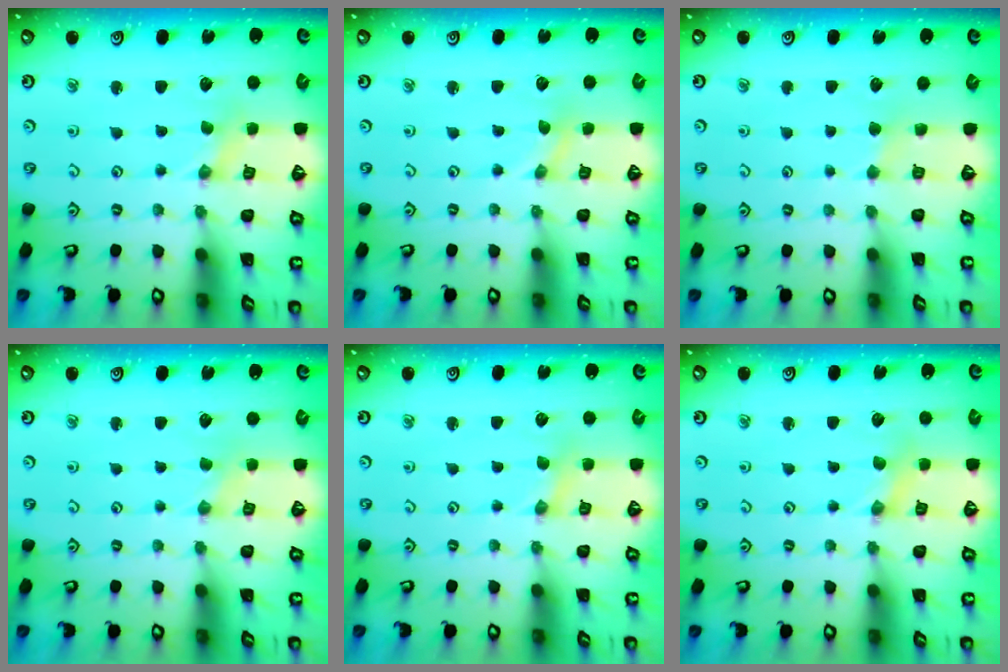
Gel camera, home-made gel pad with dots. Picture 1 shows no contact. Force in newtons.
{"total": 0.0}
{"total": 2.1, "press": 2.1, "slide": 0.4}
{"total": 0.0}
{"total": 0.6, "press": 0.6, "slide": 0.1}
{"total": 1.5, "press": 1.5, "slide": 0.0}